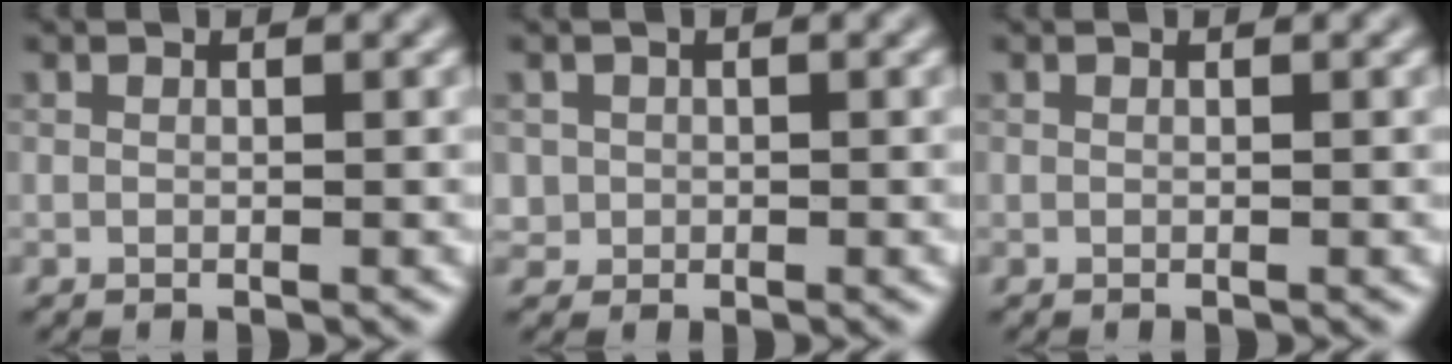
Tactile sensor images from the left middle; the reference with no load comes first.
{"total": 0.7, "force": [-0.1, 0.6, -0.4], "torque": [0.009, -0.004, 0.005]}
{"total": 0.0}